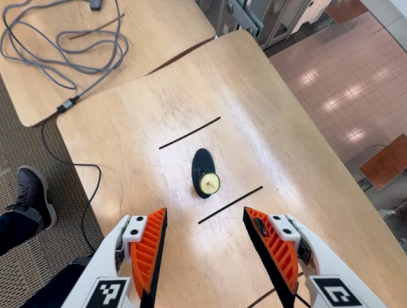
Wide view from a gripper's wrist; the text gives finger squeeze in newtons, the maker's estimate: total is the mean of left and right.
{"total": 0.5, "left": 0.2, "right": 0.8}